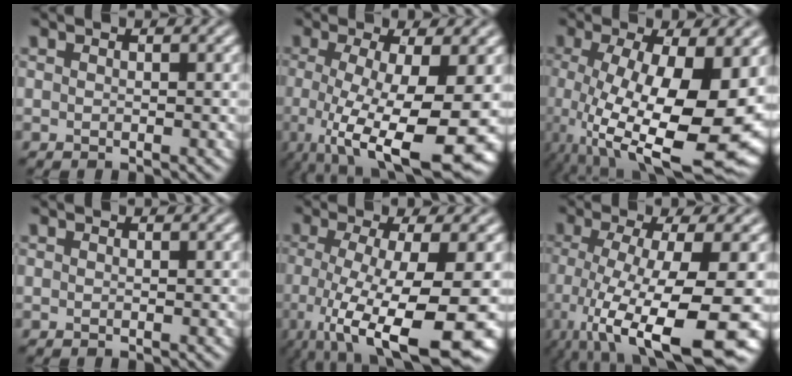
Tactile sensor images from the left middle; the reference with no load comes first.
{"total": 12.1, "force": [-3.3, 3.3, 11.2], "torque": [-0.176, -0.028, -0.036]}
{"total": 14.5, "force": [-3.1, 5.2, 13.1], "torque": [-0.213, -0.024, -0.034]}
{"total": 0.0}
{"total": 12.4, "force": [-4.5, 3.3, 11.1], "torque": [-0.184, -0.033, -0.059]}
{"total": 13.0, "force": [-4.9, 3.5, 11.5], "torque": [-0.191, -0.033, -0.066]}